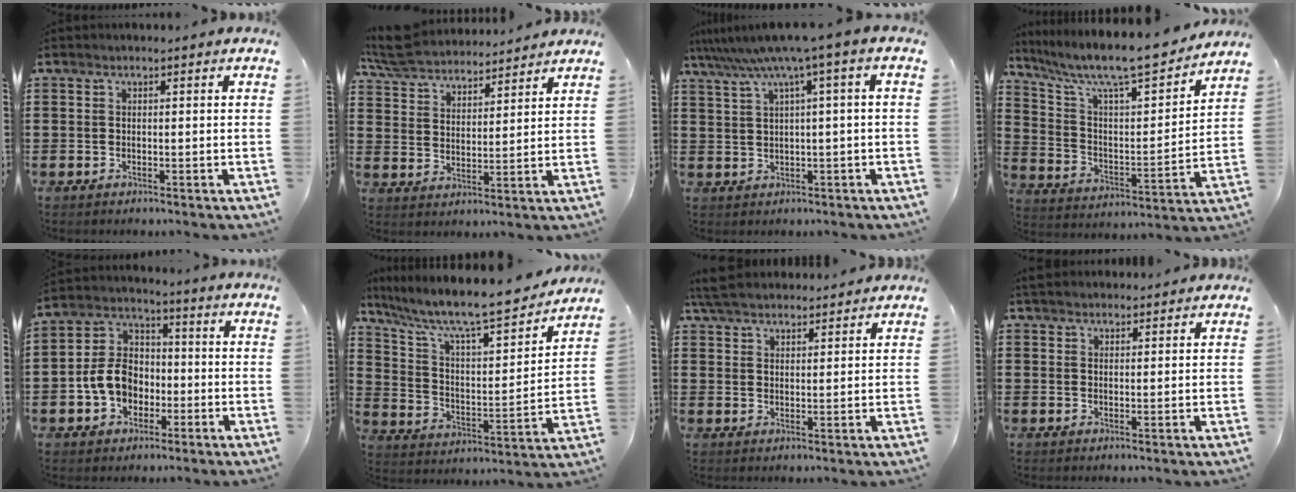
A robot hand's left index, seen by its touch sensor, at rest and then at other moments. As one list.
[{"total": 6.3, "force": [6.1, 1.1, 1.4], "torque": [-0.054, -0.026, 0.109]}, {"total": 5.6, "force": [2.1, -0.8, 5.1], "torque": [-0.104, -0.024, 0.029]}, {"total": 10.0, "force": [9.0, 1.0, 4.3], "torque": [-0.108, -0.074, 0.146]}, {"total": 7.8, "force": [-2.1, 6.3, 4.1], "torque": [-0.111, 0.017, -0.046]}, {"total": 10.3, "force": [9.0, 1.1, 4.8], "torque": [-0.126, -0.069, 0.147]}, {"total": 5.1, "force": [4.8, 1.1, 1.6], "torque": [-0.046, -0.008, 0.090]}, {"total": 2.3, "force": [2.3, 0.5, 0.3], "torque": [-0.010, 0.002, 0.045]}]